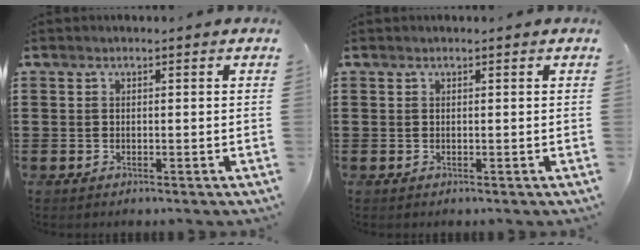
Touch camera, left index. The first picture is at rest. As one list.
[{"total": 0.0}]